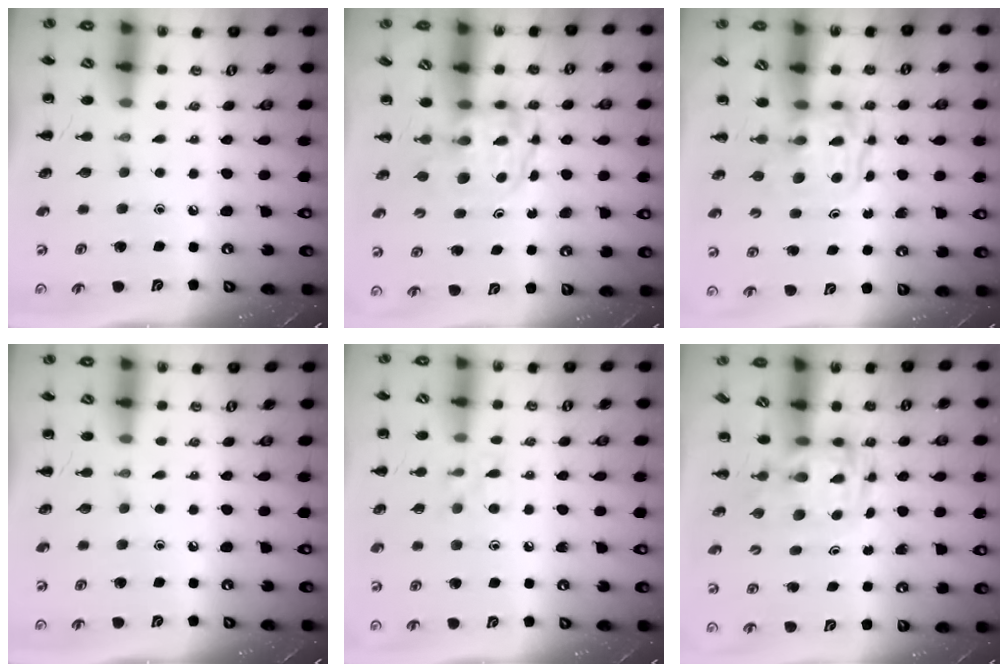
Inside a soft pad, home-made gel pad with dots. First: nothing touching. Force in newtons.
{"total": 3.8, "press": 3.8, "slide": 0.3}
{"total": 3.6, "press": 3.6, "slide": 0.4}
{"total": 0.0}
{"total": 6.5, "press": 6.2, "slide": 1.9}
{"total": 2.8, "press": 2.7, "slide": 0.6}